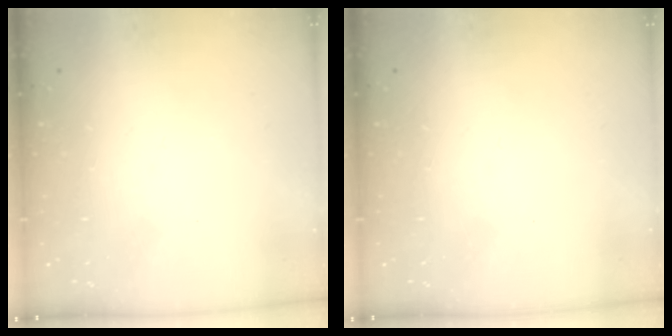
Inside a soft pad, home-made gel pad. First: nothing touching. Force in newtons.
{"total": 0.0}